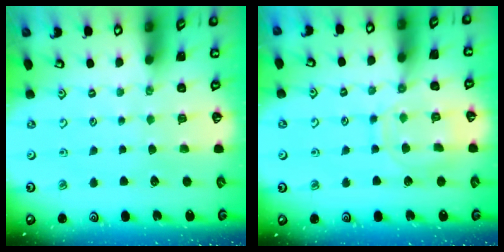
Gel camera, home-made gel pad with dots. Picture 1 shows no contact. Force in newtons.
{"total": 11.7, "press": 11.7, "slide": 0.8}